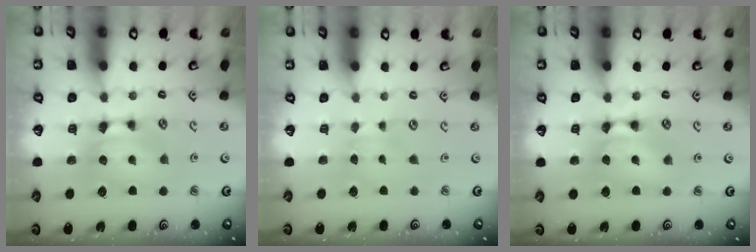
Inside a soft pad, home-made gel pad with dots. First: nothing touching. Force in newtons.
{"total": 2.9, "press": 2.9, "slide": 0.4}
{"total": 1.6, "press": 1.6, "slide": 0.1}